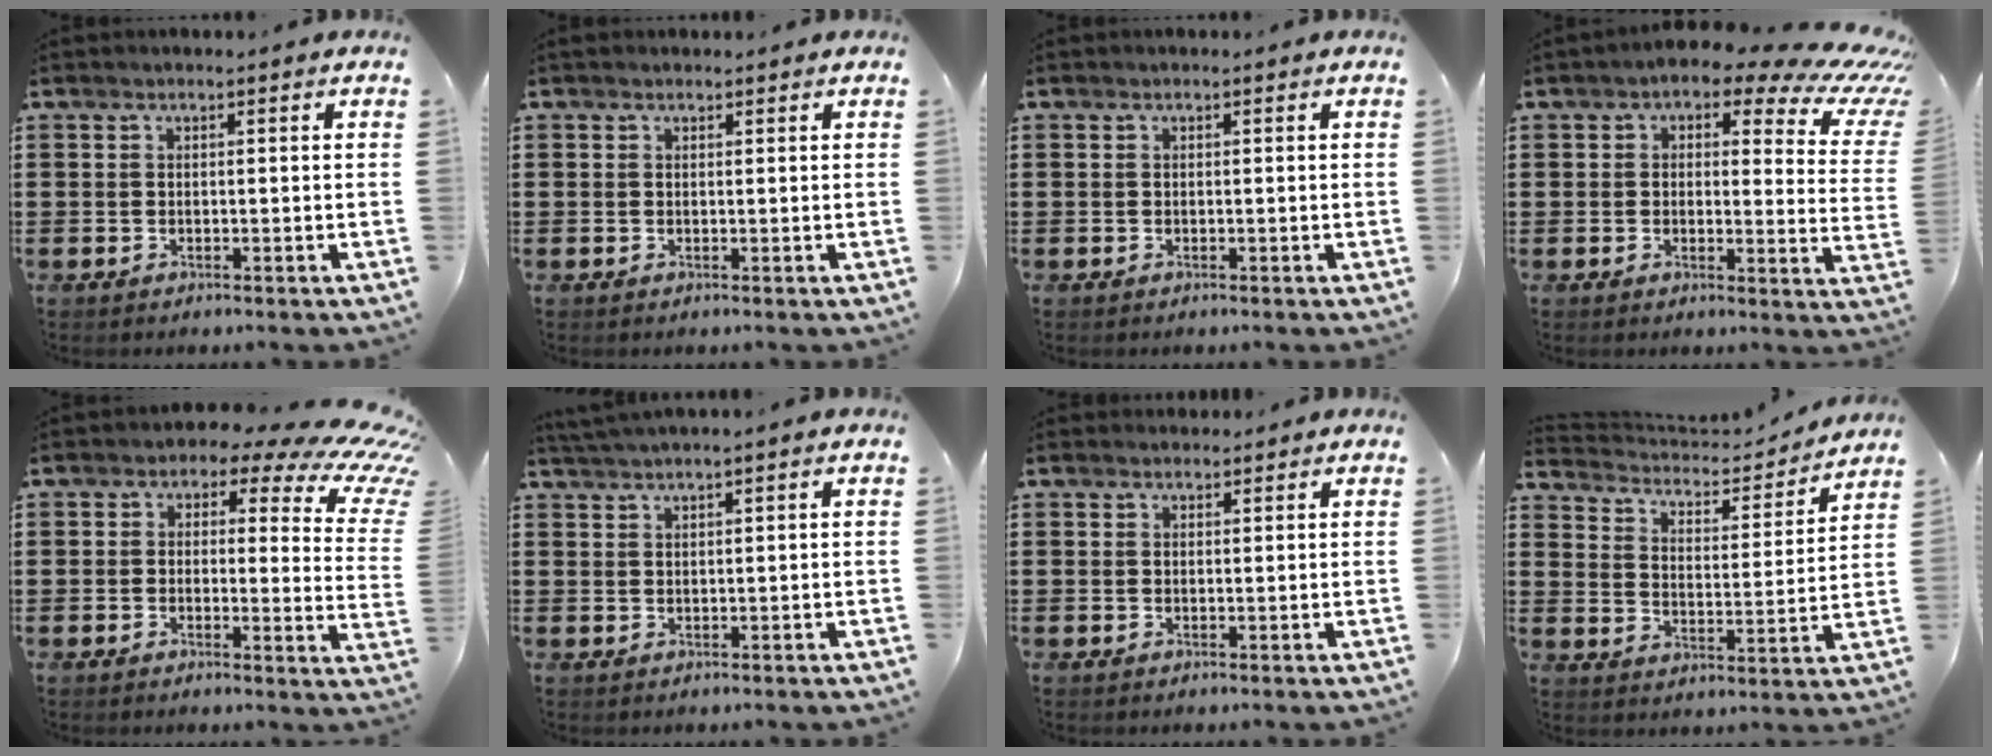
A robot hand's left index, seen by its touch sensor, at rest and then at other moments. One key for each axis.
{"total": 0.5, "fx": 0.3, "fy": 0.4, "fz": 0.0, "tx": -0.001, "ty": 0.003, "tz": 0.006}
{"total": 0.0}
{"total": 5.6, "fx": 3.5, "fy": 2.7, "fz": 3.3, "tx": -0.058, "ty": -0.017, "tz": 0.051}
{"total": 5.1, "fx": 3.0, "fy": 3.0, "fz": 2.9, "tx": -0.050, "ty": -0.017, "tz": 0.043}
{"total": 1.5, "fx": 1.3, "fy": -0.3, "fz": 0.5, "tx": -0.012, "ty": -0.001, "tz": 0.027}
{"total": 1.2, "fx": 1.1, "fy": 0.4, "fz": 0.0, "tx": -0.002, "ty": 0.001, "tz": 0.023}
{"total": 4.3, "fx": 4.1, "fy": 1.0, "fz": 1.0, "tx": -0.046, "ty": -0.030, "tz": 0.063}